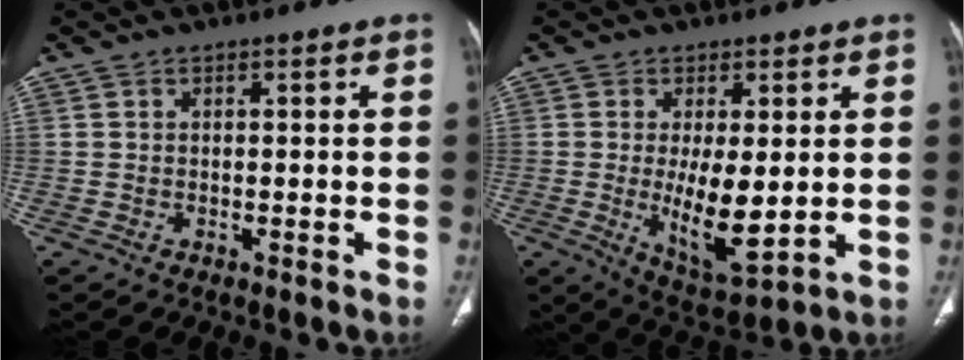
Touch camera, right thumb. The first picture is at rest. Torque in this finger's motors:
{"motor_torque": [1.52, 1.53, 0.61, -0.59, 0.26]}